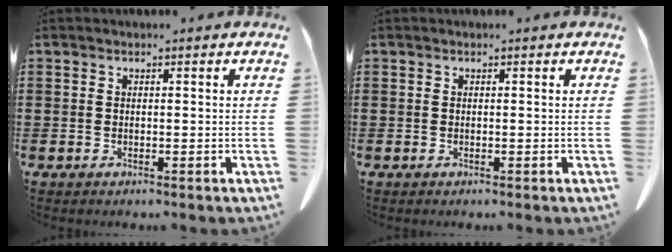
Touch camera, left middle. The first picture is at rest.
{"total": 0.0}